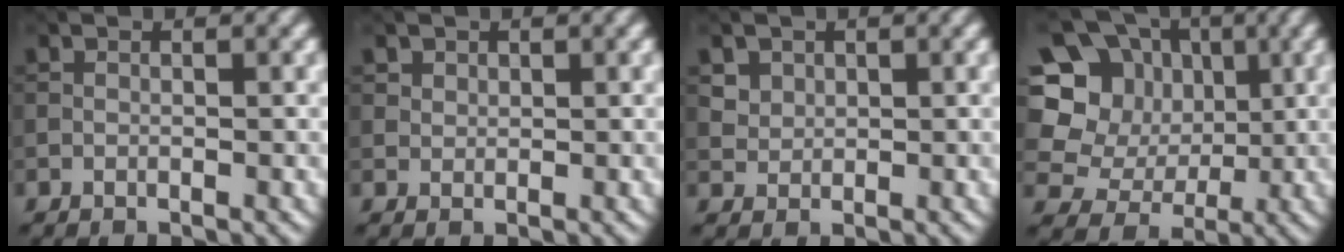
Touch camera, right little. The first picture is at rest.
{"total": 1.1, "force": [0.6, 0.8, 0.3], "torque": [-0.007, 0.001, 0.014]}
{"total": 2.0, "force": [0.8, 1.6, 0.8], "torque": [-0.017, -0.002, 0.016]}
{"total": 11.2, "force": [2.1, 10.4, 3.6], "torque": [-0.138, 0.035, 0.016]}